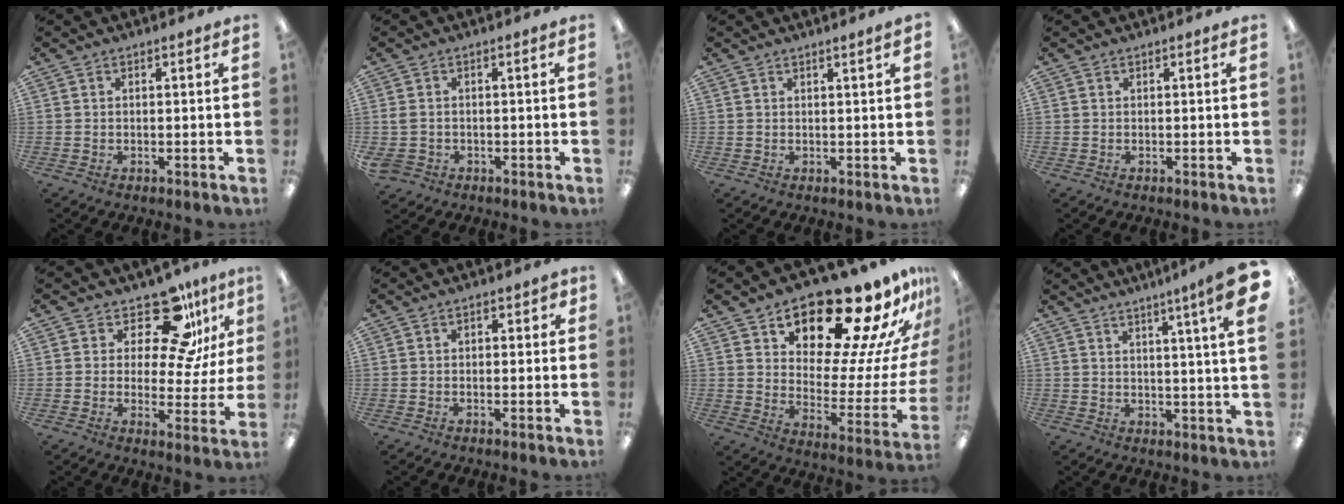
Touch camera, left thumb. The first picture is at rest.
{"total": 2.8, "force": [-0.6, 2.2, 1.6], "torque": [-0.044, 0.001, -0.015]}
{"total": 1.3, "force": [0.9, 0.0, 0.9], "torque": [-0.018, -0.001, 0.016]}
{"total": 0.0}
{"total": 15.6, "force": [10.7, 6.4, 9.2], "torque": [-0.137, -0.075, 0.180]}
{"total": 2.1, "force": [-0.5, 1.5, 1.4], "torque": [-0.015, 0.006, -0.012]}
{"total": 23.2, "force": [18.7, 7.5, 11.5], "torque": [-0.151, -0.141, 0.307]}
{"total": 9.0, "force": [4.8, 0.3, 7.6], "torque": [-0.109, -0.030, 0.073]}